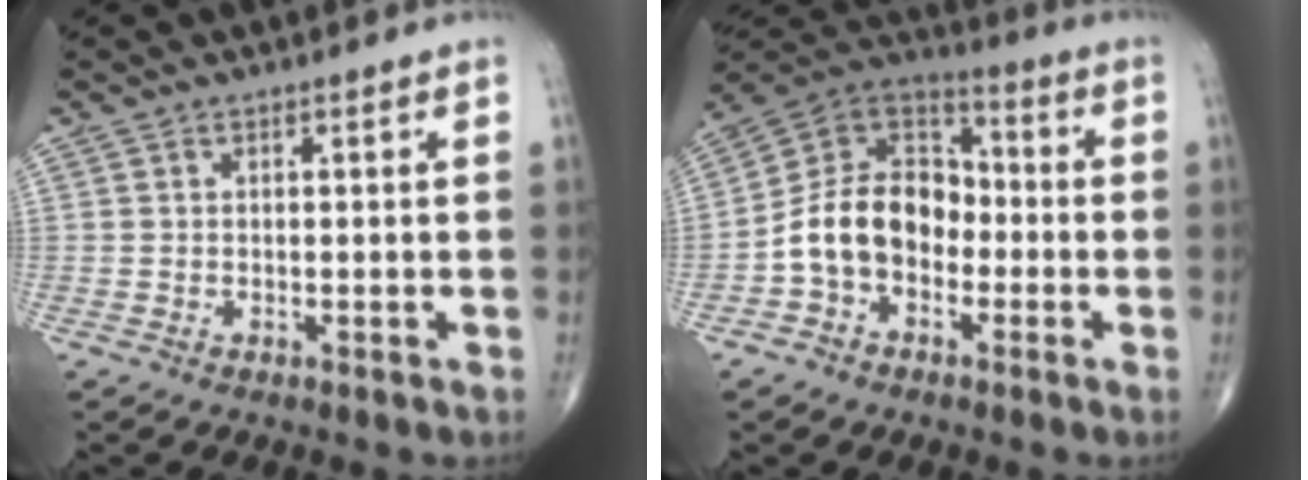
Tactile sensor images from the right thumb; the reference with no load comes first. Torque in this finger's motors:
{"motor_torque": [0.11, 0.91, 0.27, -0.38, 0.13]}